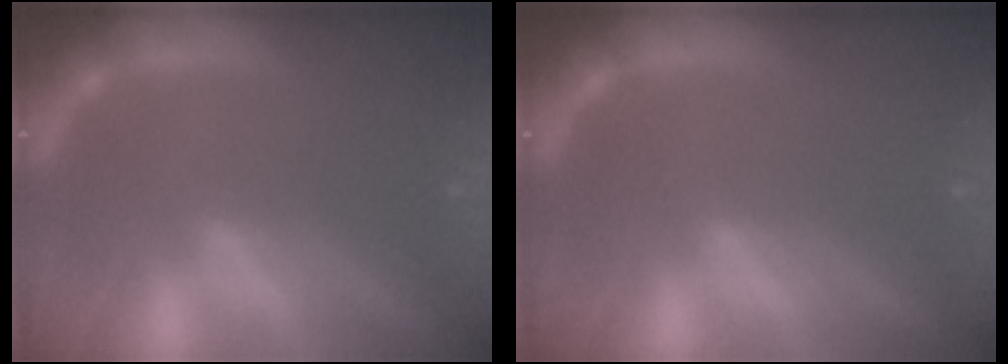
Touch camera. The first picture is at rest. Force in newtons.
{"total": 0.0}